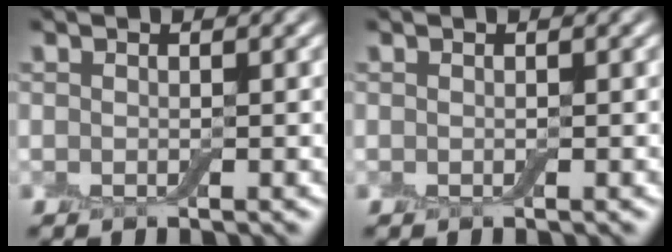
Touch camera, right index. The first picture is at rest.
{"total": 0.0}